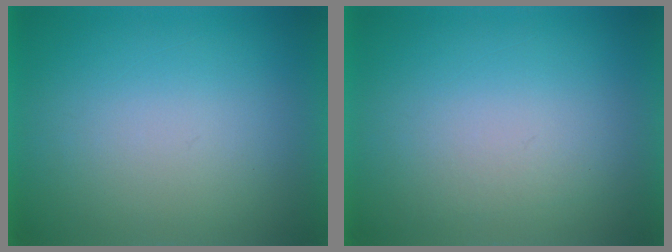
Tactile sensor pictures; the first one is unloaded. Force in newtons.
{"total": 1.0}